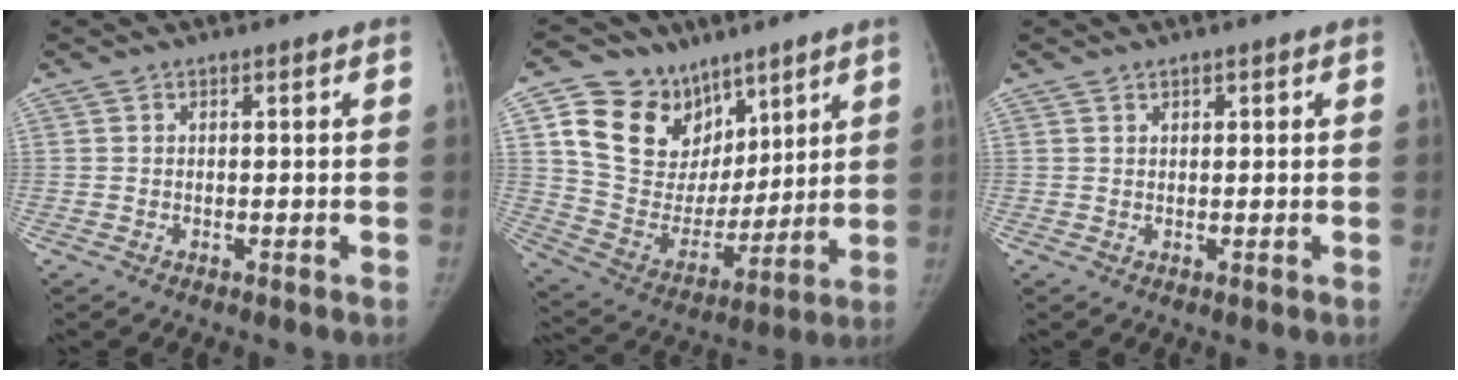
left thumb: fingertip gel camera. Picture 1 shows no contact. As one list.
[{"total": 18.8, "force": [10.4, 13.8, 7.5], "torque": [-0.090, -0.040, 0.201]}, {"total": 1.0, "force": [0.6, 0.6, 0.5], "torque": [-0.003, -0.003, 0.009]}]